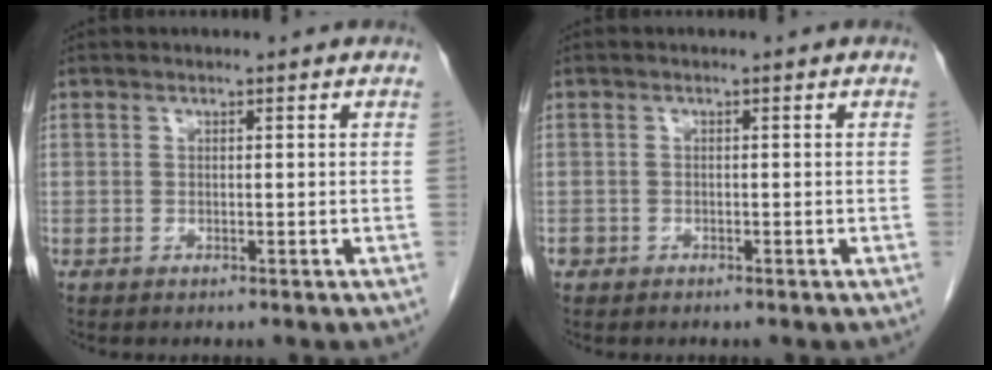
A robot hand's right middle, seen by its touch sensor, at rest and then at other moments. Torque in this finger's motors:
{"motor_torque": [0.09, -0.15, 0.12, 0.01]}